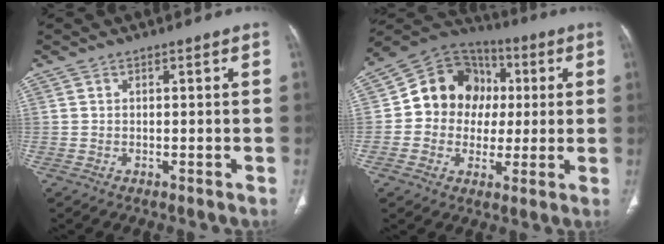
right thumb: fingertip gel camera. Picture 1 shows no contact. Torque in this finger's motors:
{"motor_torque": [1.44, 1.76, 0.61, -0.85, 0.05]}